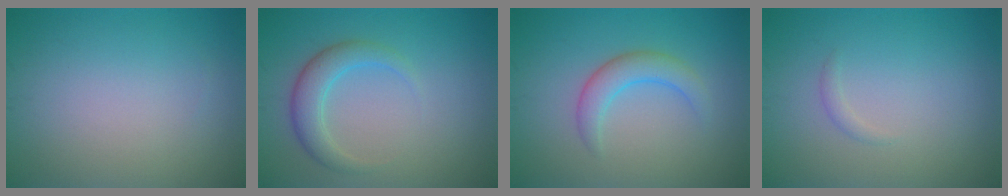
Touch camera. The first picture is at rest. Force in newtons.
{"total": 3.1, "press": 3.1, "slide": 0.1}
{"total": 2.8, "press": 2.8, "slide": 0.3}
{"total": 0.7, "press": 0.7, "slide": 0.1}